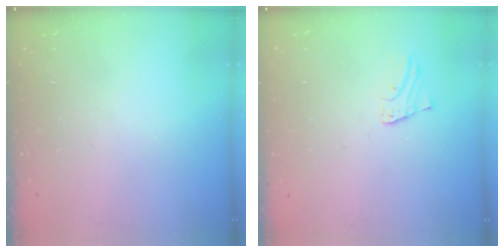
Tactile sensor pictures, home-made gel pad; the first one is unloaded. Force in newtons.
{"total": 1.1, "press": 1.1, "slide": 0.1}